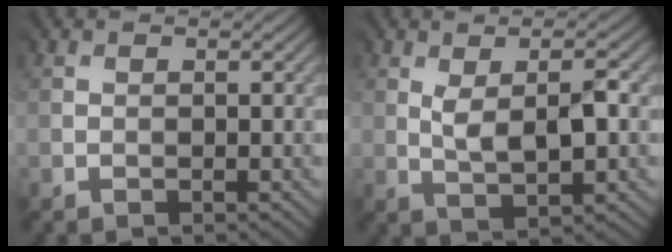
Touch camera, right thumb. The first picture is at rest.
{"total": 3.1, "force": [0.8, 0.7, 2.9], "torque": [-0.057, -0.005, 0.020]}